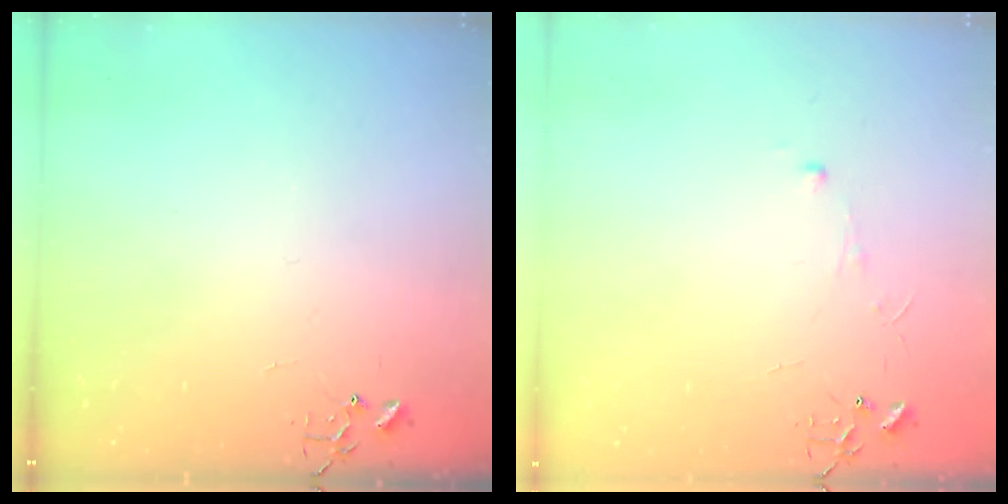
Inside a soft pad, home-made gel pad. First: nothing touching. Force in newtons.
{"total": 3.9, "press": 3.8, "slide": 0.4}